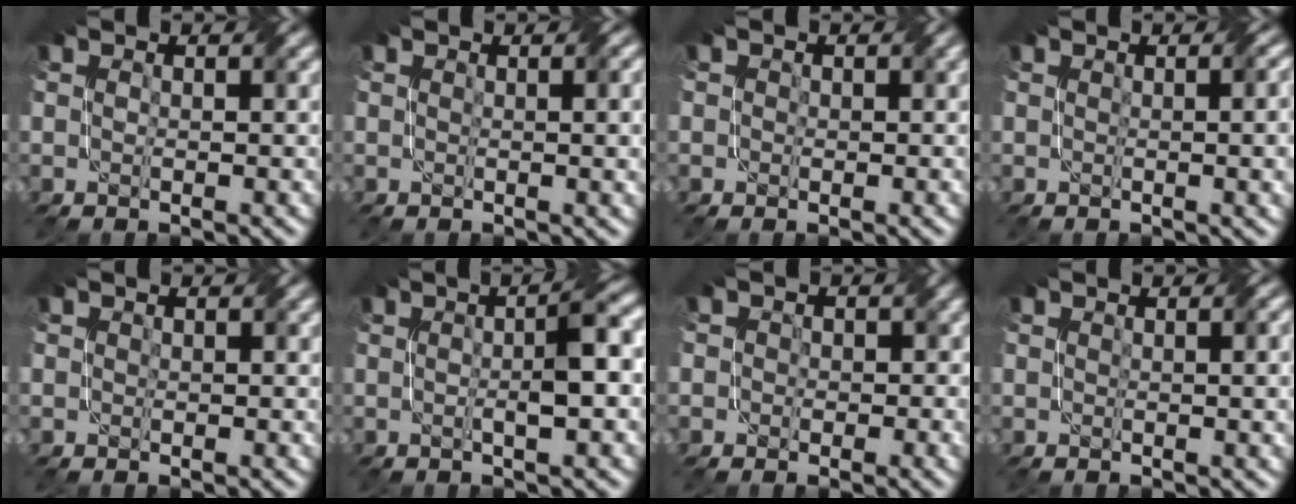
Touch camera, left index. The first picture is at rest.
{"total": 2.6, "force": [0.6, 0.9, 2.4], "torque": [-0.022, 0.004, 0.009]}
{"total": 0.8, "force": [0.3, 0.8, 0.2], "torque": [0.000, 0.000, -0.005]}
{"total": 3.9, "force": [0.4, 1.6, 3.6], "torque": [-0.024, 0.010, 0.008]}
{"total": 0.5, "force": [0.3, 0.4, 0.2], "torque": [-0.001, 0.000, 0.002]}
{"total": 4.2, "force": [0.2, 0.5, 4.1], "torque": [-0.063, 0.010, 0.001]}
{"total": 3.3, "force": [0.4, 3.0, 1.2], "torque": [0.002, 0.011, -0.024]}
{"total": 2.3, "force": [0.5, 0.7, 2.1], "torque": [-0.020, 0.005, 0.008]}